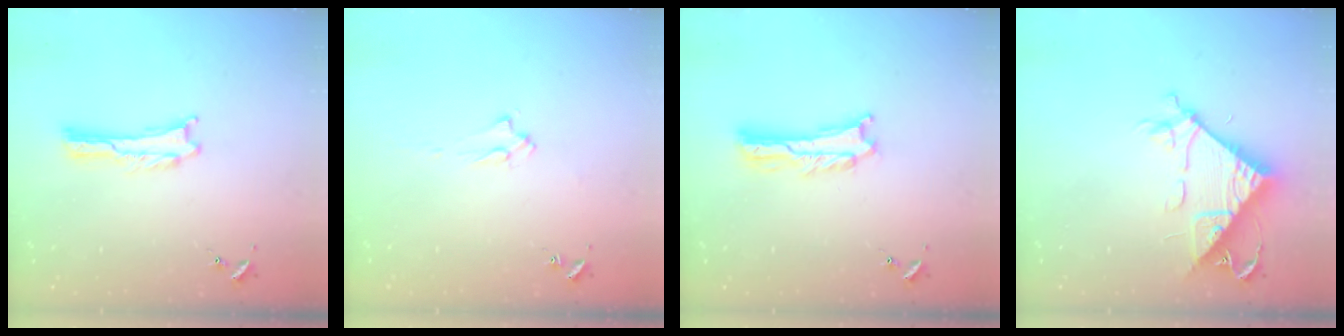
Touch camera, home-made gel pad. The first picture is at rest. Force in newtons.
{"total": 2.0, "press": 2.0, "slide": 0.3}
{"total": 2.0, "press": 2.0, "slide": 0.3}
{"total": 9.6, "press": 9.5, "slide": 1.0}